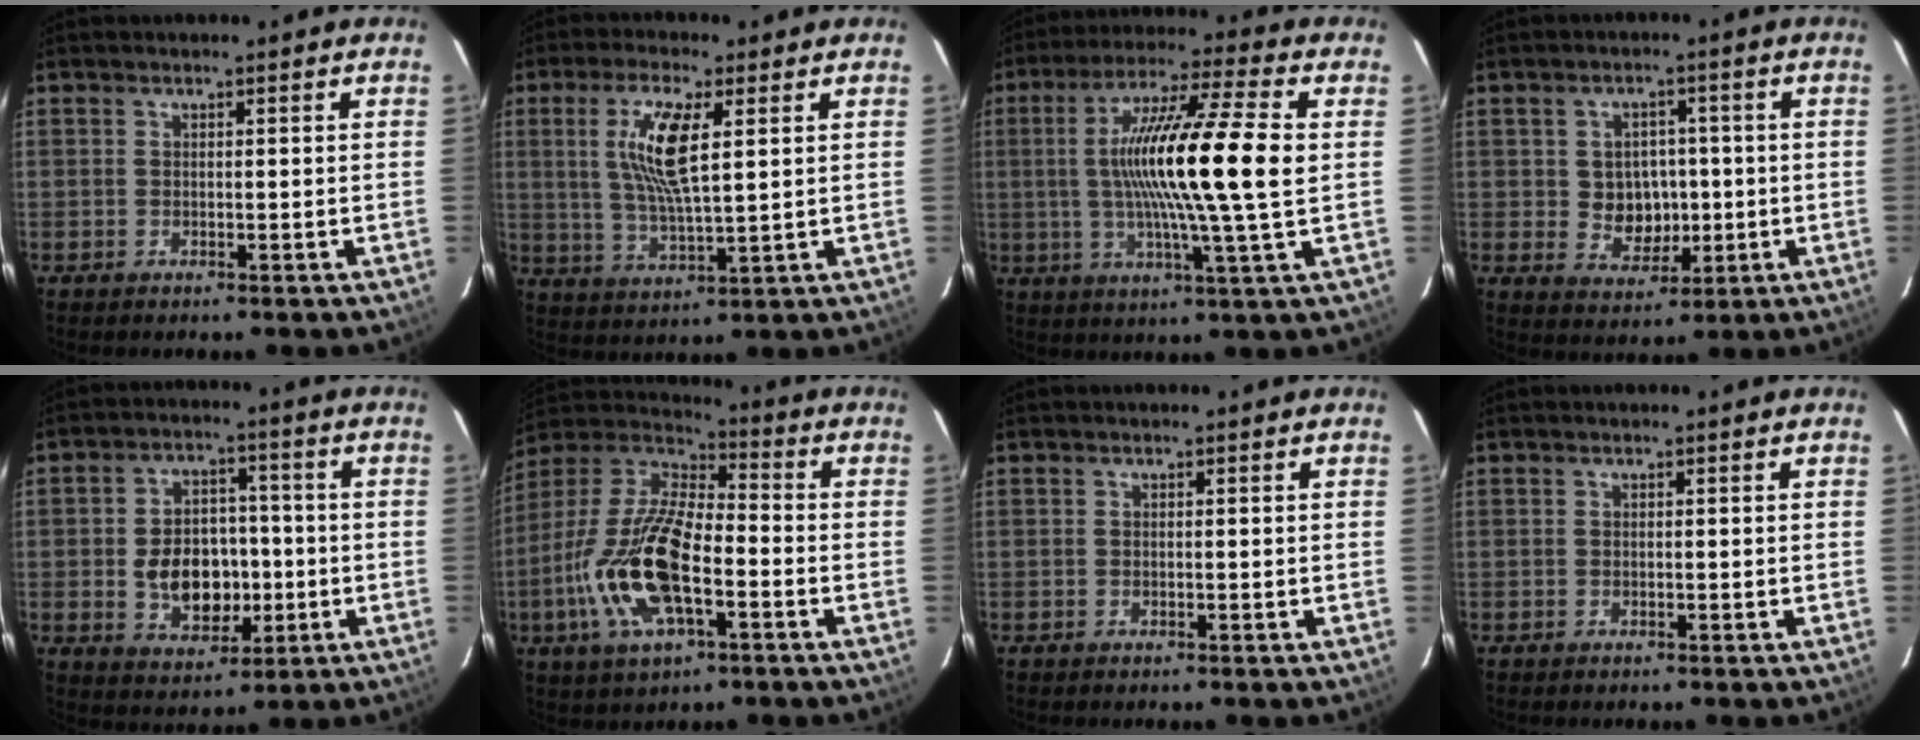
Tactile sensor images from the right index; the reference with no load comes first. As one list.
[{"total": 10.5, "force": [2.9, 2.5, 9.8], "torque": [-0.194, 0.001, 0.059]}, {"total": 17.7, "force": [1.3, 0.0, 17.7], "torque": [-0.308, 0.003, 0.016]}, {"total": 6.9, "force": [-0.3, 6.0, 3.4], "torque": [-0.068, 0.009, 0.010]}, {"total": 11.5, "force": [-1.8, 8.2, 7.9], "torque": [-0.158, 0.013, -0.013]}, {"total": 19.1, "force": [-5.9, 7.7, 16.4], "torque": [-0.348, -0.011, -0.115]}, {"total": 0.0}, {"total": 0.0}]